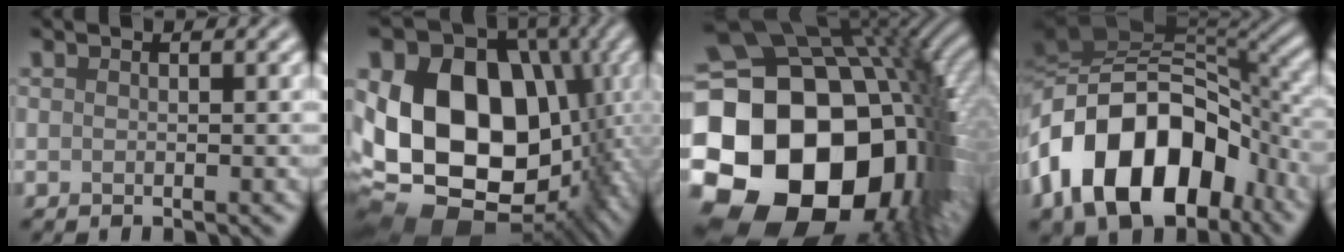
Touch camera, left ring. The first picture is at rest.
{"total": 21.3, "force": [-0.3, 16.5, 13.4], "torque": [-0.242, -0.007, 0.013]}
{"total": 25.0, "force": [-5.6, 19.4, 14.7], "torque": [-0.254, -0.033, -0.136]}
{"total": 16.0, "force": [-5.7, 10.1, 11.0], "torque": [-0.182, 0.009, -0.112]}